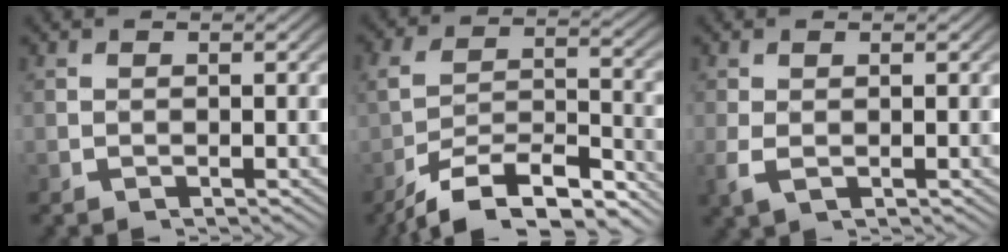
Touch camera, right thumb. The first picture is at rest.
{"total": 10.5, "force": [-6.9, 5.9, 5.3], "torque": [-0.101, -0.037, -0.100]}
{"total": 1.5, "force": [0.0, 0.5, 1.4], "torque": [-0.040, -0.005, 0.007]}